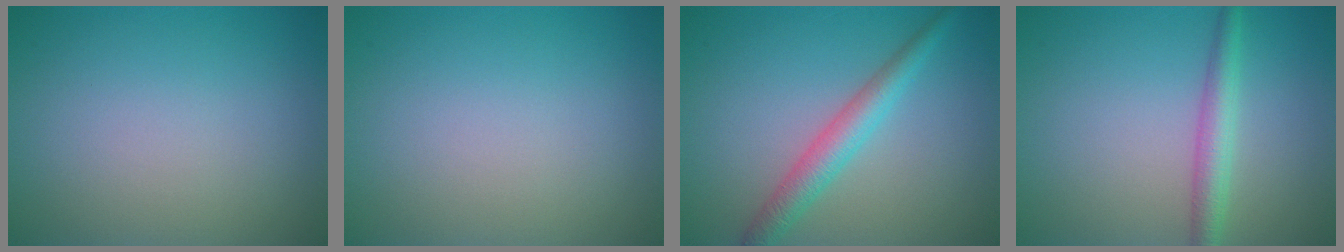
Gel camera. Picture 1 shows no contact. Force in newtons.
{"total": 0.0}
{"total": 3.1, "press": 3.1, "slide": 0.1}
{"total": 2.7, "press": 2.7, "slide": 0.1}